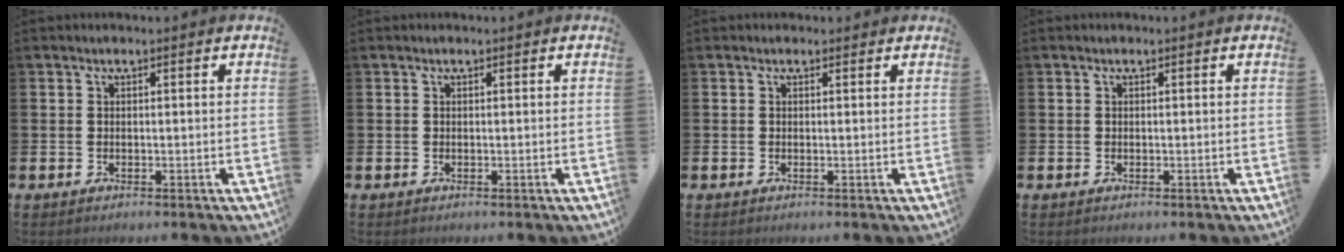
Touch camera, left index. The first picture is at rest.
{"total": 0.0}
{"total": 0.0}
{"total": 0.0}